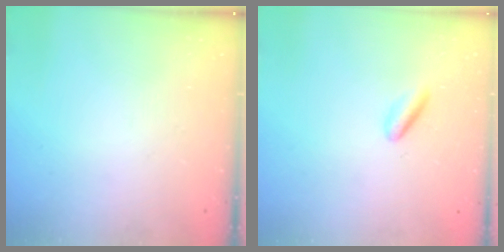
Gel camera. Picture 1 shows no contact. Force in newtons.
{"total": 2.7, "press": 2.6, "slide": 0.7}